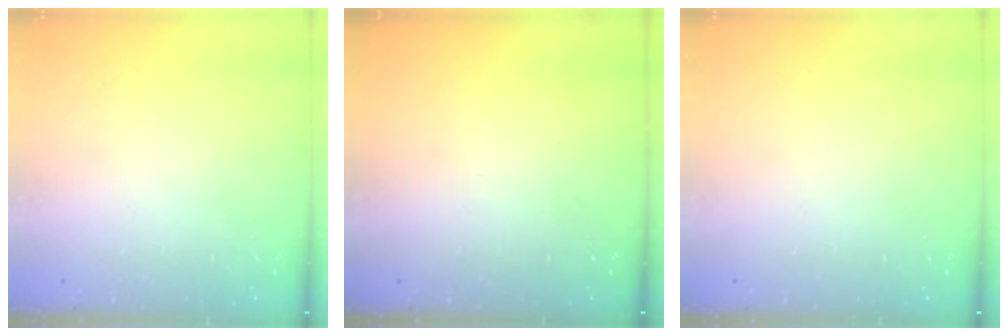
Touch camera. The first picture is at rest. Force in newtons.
{"total": 0.0}
{"total": 0.0}